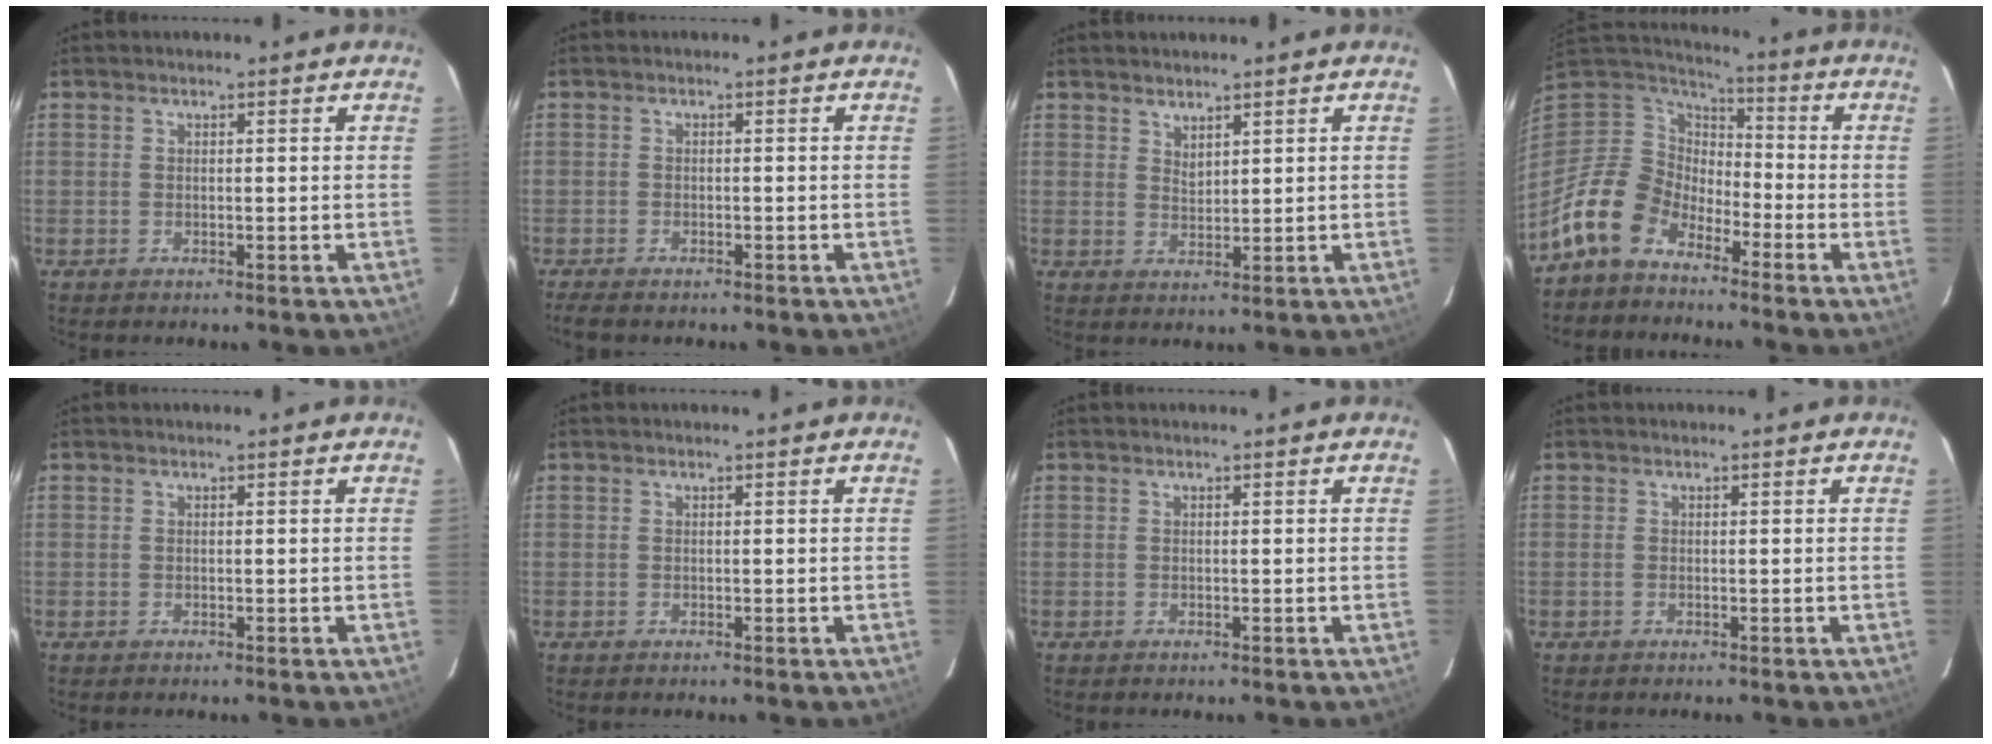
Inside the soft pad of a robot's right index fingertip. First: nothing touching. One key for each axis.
{"total": 3.7, "fx": -3.1, "fy": 1.2, "fz": 1.8, "tx": -0.046, "ty": -0.013, "tz": -0.055}
{"total": 2.3, "fx": 2.0, "fy": 0.8, "fz": 0.7, "tx": -0.009, "ty": 0.002, "tz": 0.037}
{"total": 11.9, "fx": -8.5, "fy": 7.1, "fz": 4.3, "tx": -0.099, "ty": 0.020, "tz": -0.170}
{"total": 0.0}
{"total": 0.0}
{"total": 0.0}
{"total": 0.5, "fx": -0.1, "fy": 0.1, "fz": 0.5, "tx": -0.012, "ty": 0.001, "tz": -0.004}